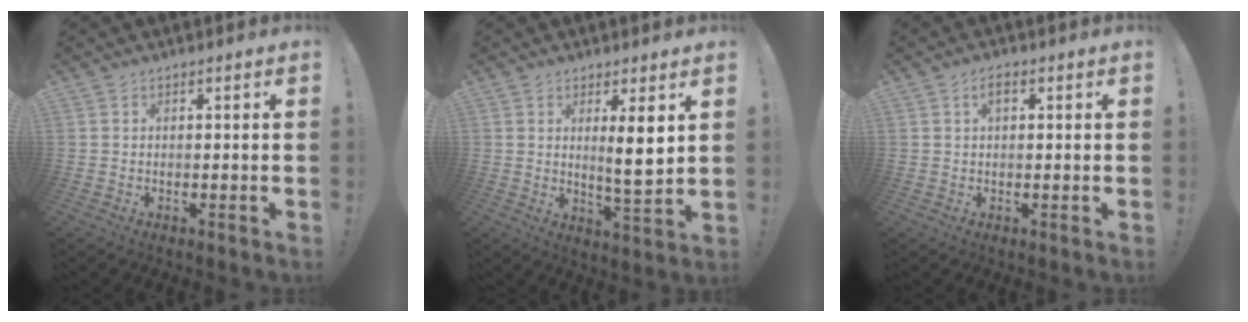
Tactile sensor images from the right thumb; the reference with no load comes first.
{"total": 7.6, "force": [2.4, 0.6, 7.2], "torque": [-0.111, -0.017, 0.034]}
{"total": 2.4, "force": [0.9, 1.1, 1.9], "torque": [-0.035, 0.005, 0.012]}